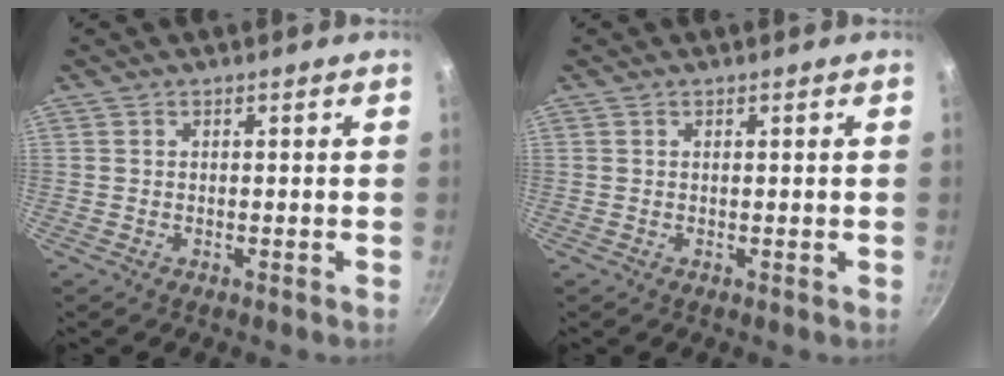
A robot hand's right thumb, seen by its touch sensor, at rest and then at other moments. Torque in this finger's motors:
{"motor_torque": [-0.14, -0.16, -0.48, 0.20, 0.02]}